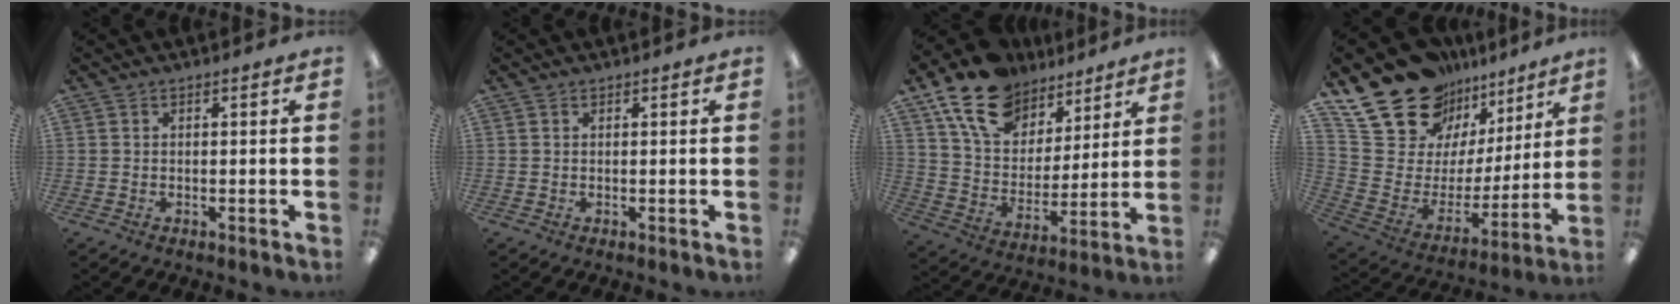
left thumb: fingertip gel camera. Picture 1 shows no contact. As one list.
[{"total": 0.0}, {"total": 17.5, "force": [12.1, 10.5, 7.1], "torque": [-0.140, -0.061, 0.226]}, {"total": 21.9, "force": [16.7, 11.8, 7.9], "torque": [-0.143, -0.118, 0.314]}]